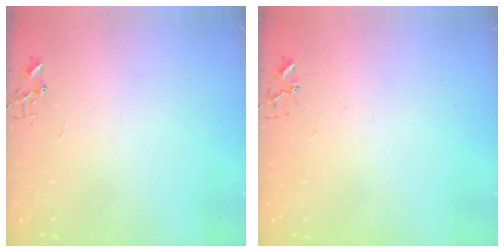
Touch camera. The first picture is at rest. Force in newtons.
{"total": 3.9, "press": 3.8, "slide": 0.2}